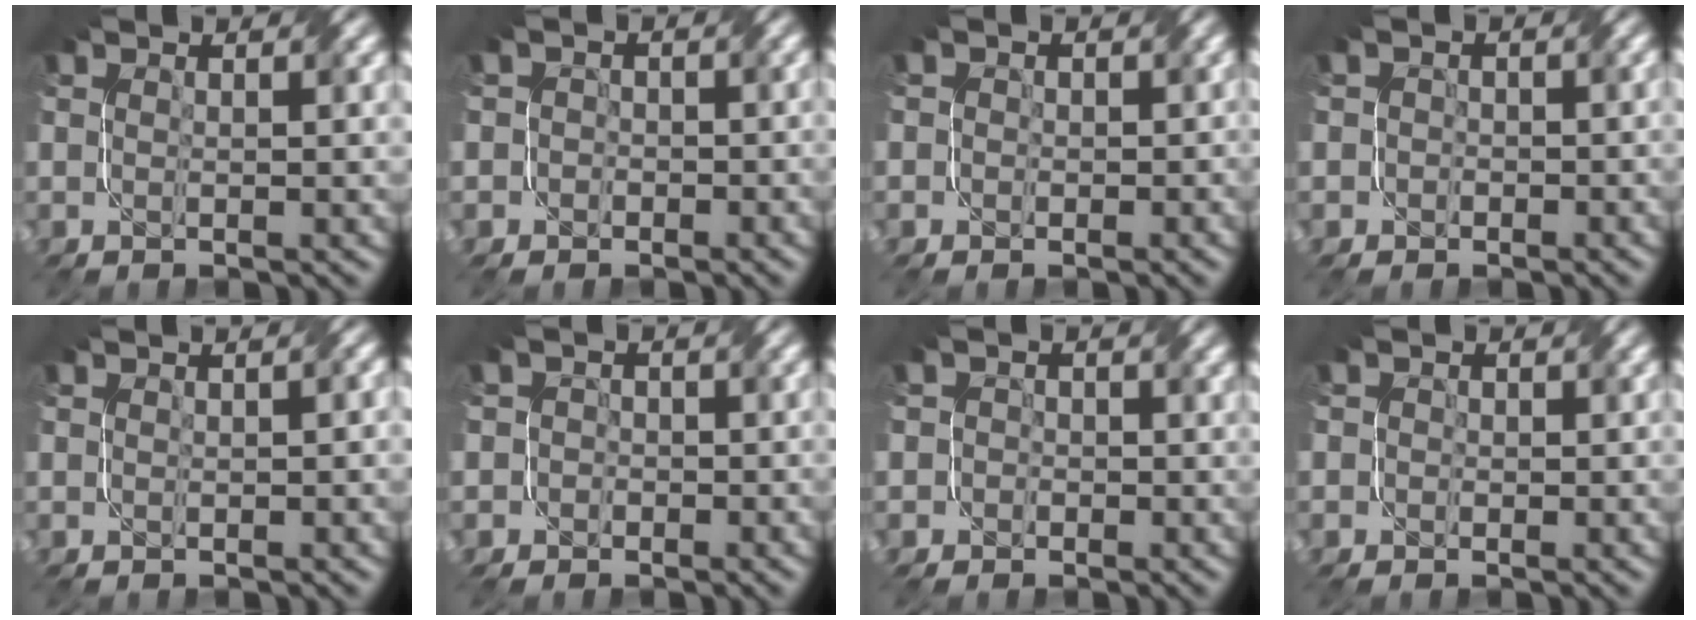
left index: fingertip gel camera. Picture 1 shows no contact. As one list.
[{"total": 2.3, "force": [-0.4, 2.3, 0.4], "torque": [0.010, 0.006, -0.020]}, {"total": 2.0, "force": [0.2, 1.9, 0.6], "torque": [0.004, 0.005, -0.013]}, {"total": 2.0, "force": [-0.2, 2.0, 0.5], "torque": [0.006, 0.002, -0.011]}, {"total": 1.1, "force": [0.1, 0.5, 1.0], "torque": [-0.012, 0.005, 0.003]}, {"total": 2.7, "force": [-0.5, 2.6, 0.5], "torque": [0.010, 0.011, -0.029]}, {"total": 2.6, "force": [-0.2, 2.6, 0.4], "torque": [0.010, 0.012, -0.028]}, {"total": 1.7, "force": [0.3, 1.6, 0.5], "torque": [0.003, 0.004, -0.010]}]